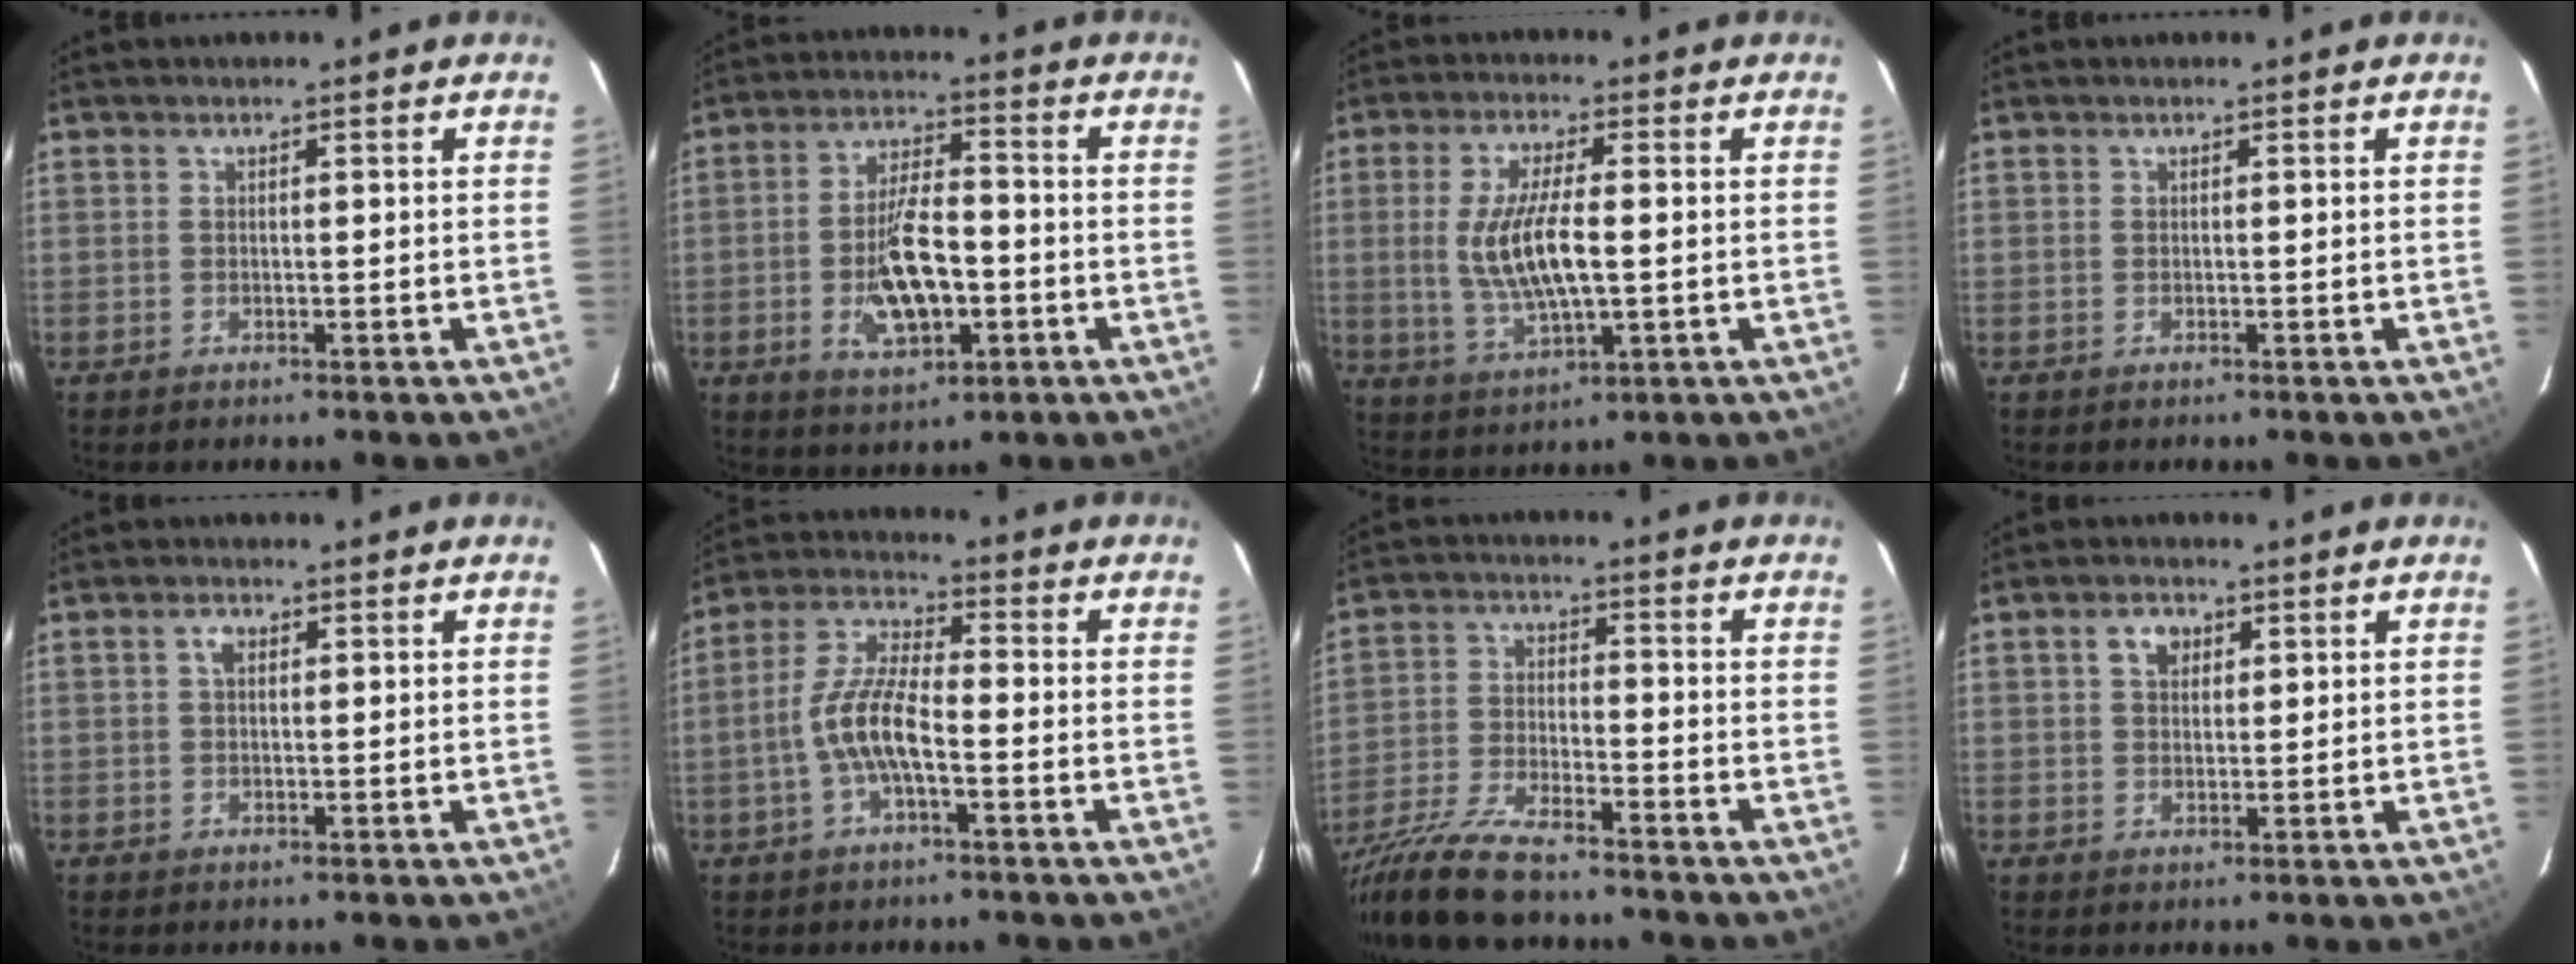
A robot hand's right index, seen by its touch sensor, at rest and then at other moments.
{"total": 11.6, "force": [-3.1, 5.0, 10.0], "torque": [-0.194, 0.002, -0.045]}
{"total": 13.0, "force": [0.0, 4.9, 12.1], "torque": [-0.234, -0.005, 0.011]}
{"total": 0.0}
{"total": 1.8, "force": [0.5, 1.1, 1.2], "torque": [-0.024, 0.007, 0.008]}
{"total": 8.9, "force": [-2.7, 2.6, 8.1], "torque": [-0.174, 0.009, -0.055]}
{"total": 15.7, "force": [-13.3, 2.8, 7.9], "torque": [-0.172, -0.038, -0.242]}
{"total": 3.5, "force": [1.4, 2.5, 2.0], "torque": [-0.030, 0.011, 0.025]}